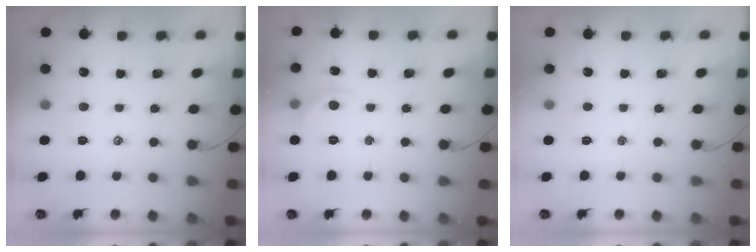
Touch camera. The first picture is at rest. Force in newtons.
{"total": 6.0, "press": 5.8, "slide": 1.4}
{"total": 0.0}